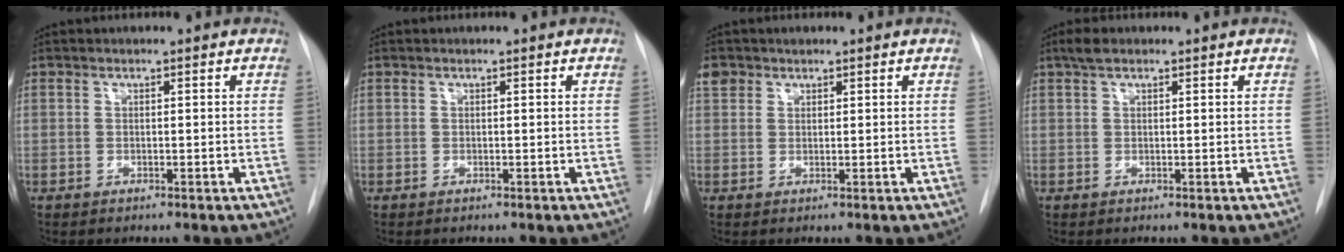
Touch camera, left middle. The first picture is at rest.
{"total": 0.0}
{"total": 2.2, "force": [1.3, 1.7, 0.3], "torque": [0.001, 0.010, 0.022]}
{"total": 1.9, "force": [1.3, 0.8, 1.1], "torque": [-0.022, 0.014, 0.025]}